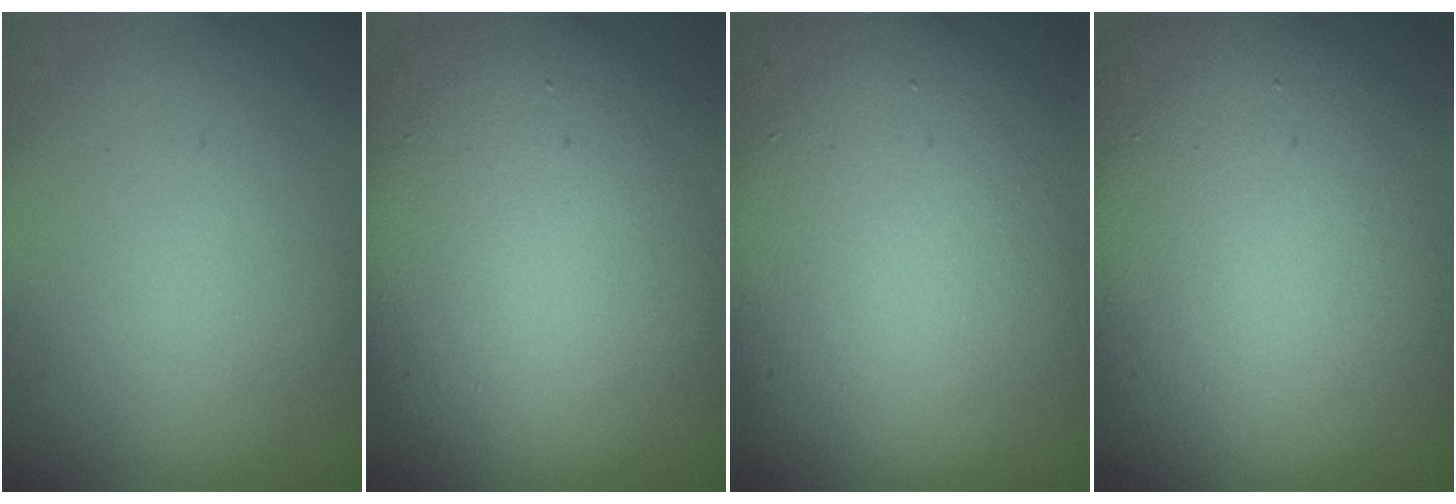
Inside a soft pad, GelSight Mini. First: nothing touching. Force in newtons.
{"total": 13.4, "press": 13.4, "slide": 1.0}
{"total": 18.1, "press": 18.0, "slide": 1.0}
{"total": 19.8, "press": 19.8, "slide": 1.2}